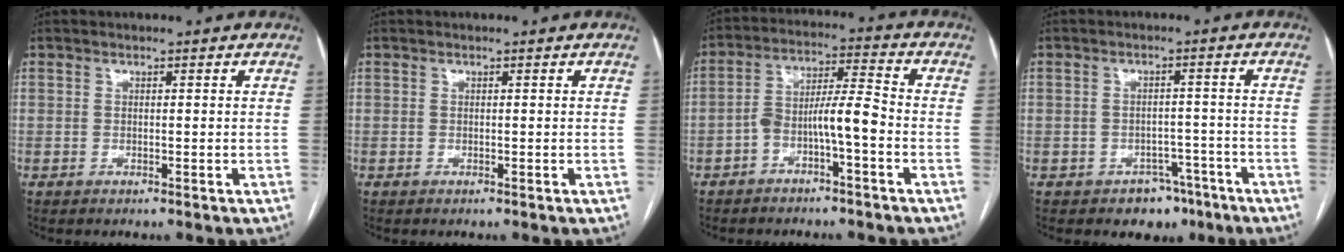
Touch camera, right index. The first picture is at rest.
{"total": 0.0}
{"total": 7.2, "force": [-2.9, 0.9, 6.5], "torque": [-0.119, 0.031, -0.048]}
{"total": 4.9, "force": [-3.2, 3.7, 0.8], "torque": [0.006, 0.019, -0.037]}